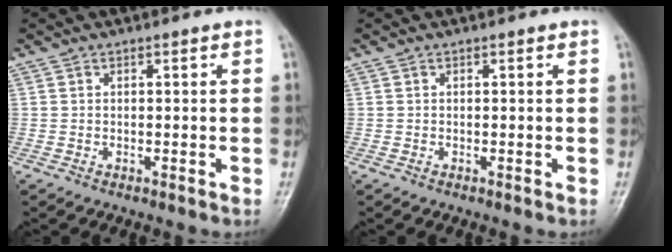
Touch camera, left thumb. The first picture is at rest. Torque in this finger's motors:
{"motor_torque": [0.00, 0.00, -0.08, -0.03, 0.00]}